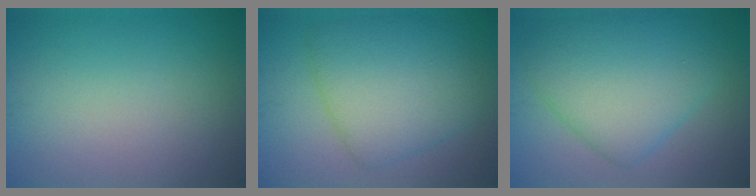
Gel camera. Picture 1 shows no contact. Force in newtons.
{"total": 7.1, "press": 7.1, "slide": 0.2}
{"total": 8.6, "press": 8.6, "slide": 0.2}